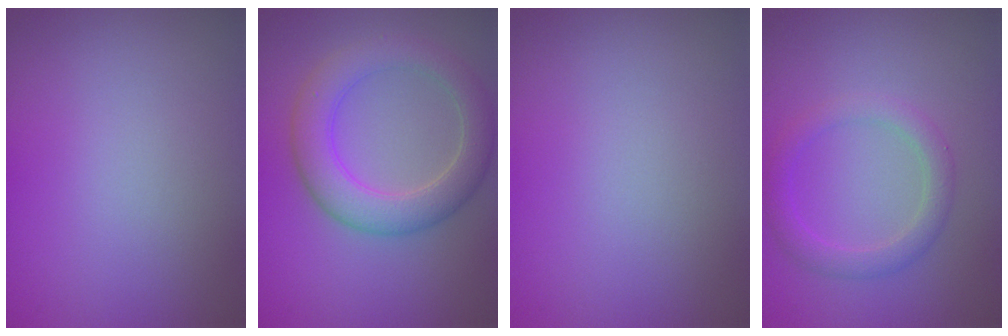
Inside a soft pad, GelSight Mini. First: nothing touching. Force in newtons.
{"total": 5.2, "press": 5.2, "slide": 0.3}
{"total": 0.0}
{"total": 2.5, "press": 2.5, "slide": 0.1}